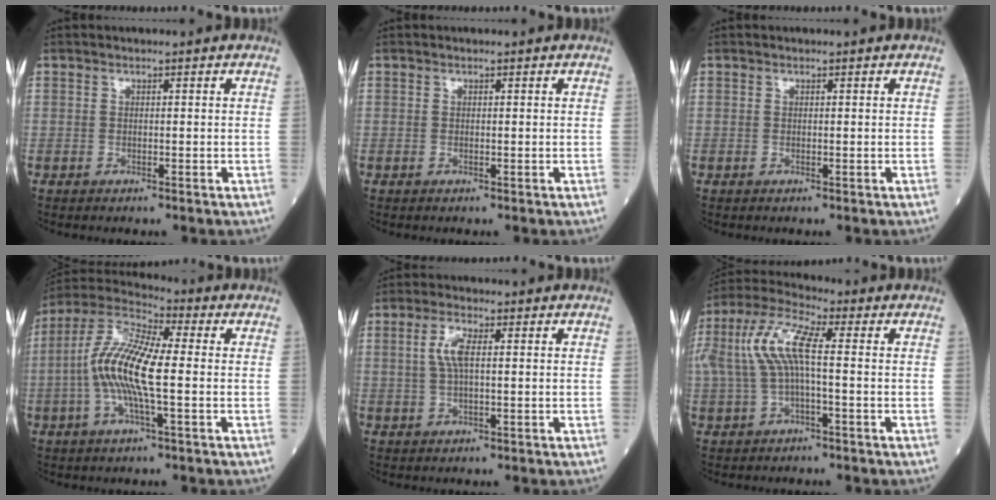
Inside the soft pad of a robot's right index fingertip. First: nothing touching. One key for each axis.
{"total": 0.0}
{"total": 0.0}
{"total": 12.6, "fx": -1.2, "fy": 2.3, "fz": 12.4, "tx": -0.260, "ty": 0.015, "tz": -0.032}
{"total": 3.8, "fx": 0.7, "fy": 0.9, "fz": 3.6, "tx": -0.081, "ty": 0.007, "tz": 0.014}
{"total": 10.2, "fx": 0.6, "fy": 2.5, "fz": 9.9, "tx": -0.228, "ty": 0.032, "tz": 0.007}